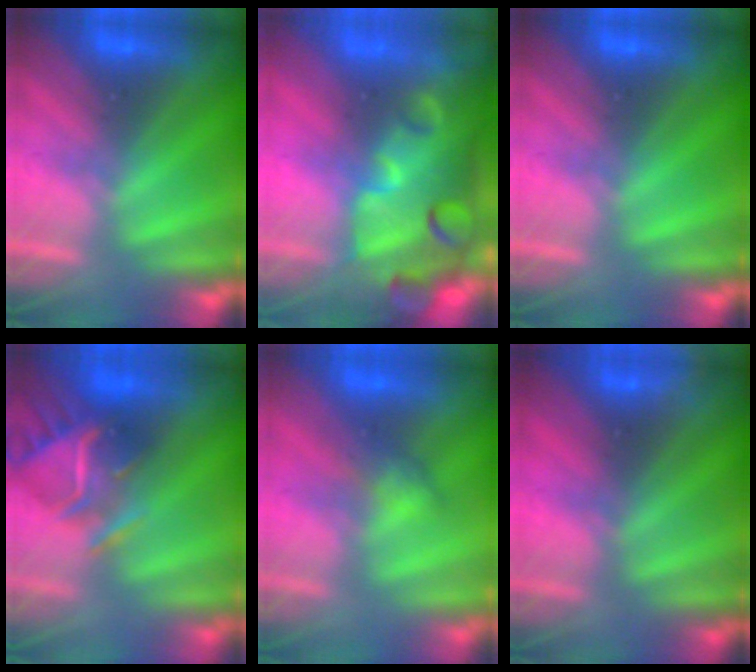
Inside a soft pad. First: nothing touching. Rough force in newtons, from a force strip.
{"total": 5.7}
{"total": 0.0}
{"total": 6.4}
{"total": 2.7}
{"total": 2.4}